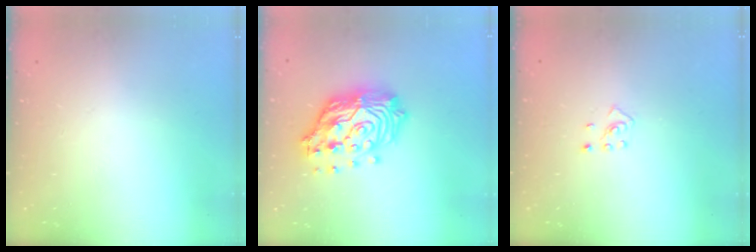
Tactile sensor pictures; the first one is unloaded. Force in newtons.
{"total": 19.3, "press": 19.2, "slide": 2.1}
{"total": 2.7, "press": 2.6, "slide": 0.9}